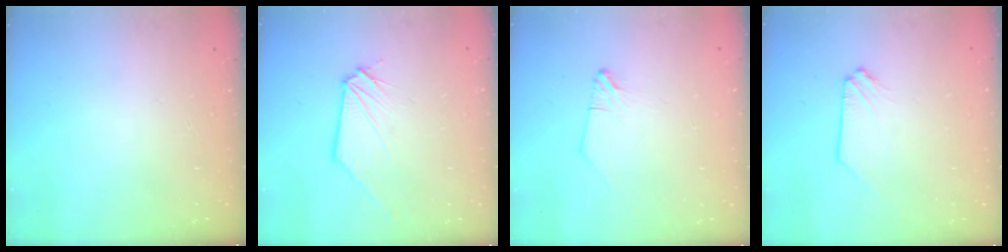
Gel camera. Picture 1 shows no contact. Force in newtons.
{"total": 0.6, "press": 0.6, "slide": 0.1}
{"total": 1.0, "press": 1.0, "slide": 0.1}
{"total": 0.0}